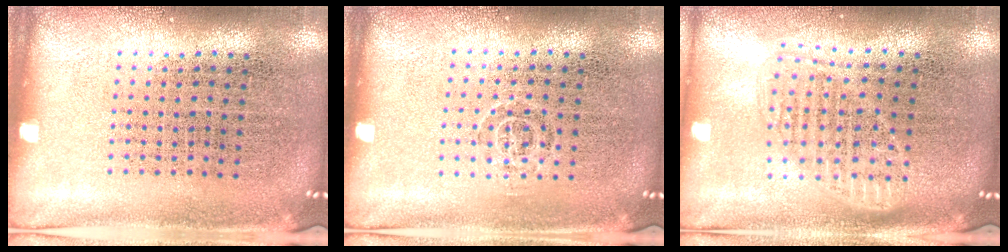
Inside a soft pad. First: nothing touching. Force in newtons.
{"total": 0.7, "press": 0.5, "slide": 0.6}
{"total": 1.6, "press": 1.4, "slide": 0.7}